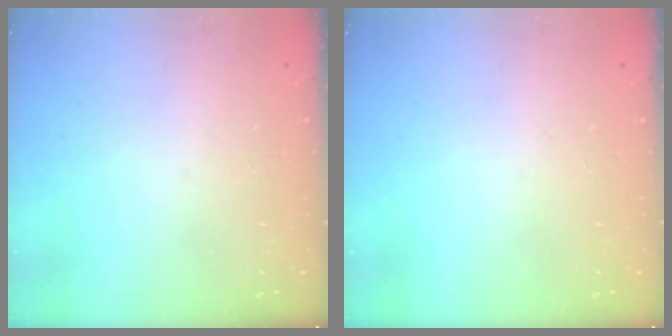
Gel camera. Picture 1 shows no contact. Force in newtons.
{"total": 0.0}